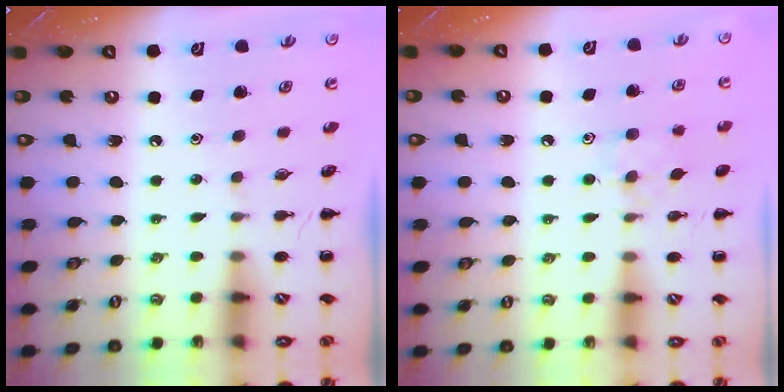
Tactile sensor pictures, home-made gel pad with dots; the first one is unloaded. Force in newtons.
{"total": 7.8, "press": 7.5, "slide": 2.0}